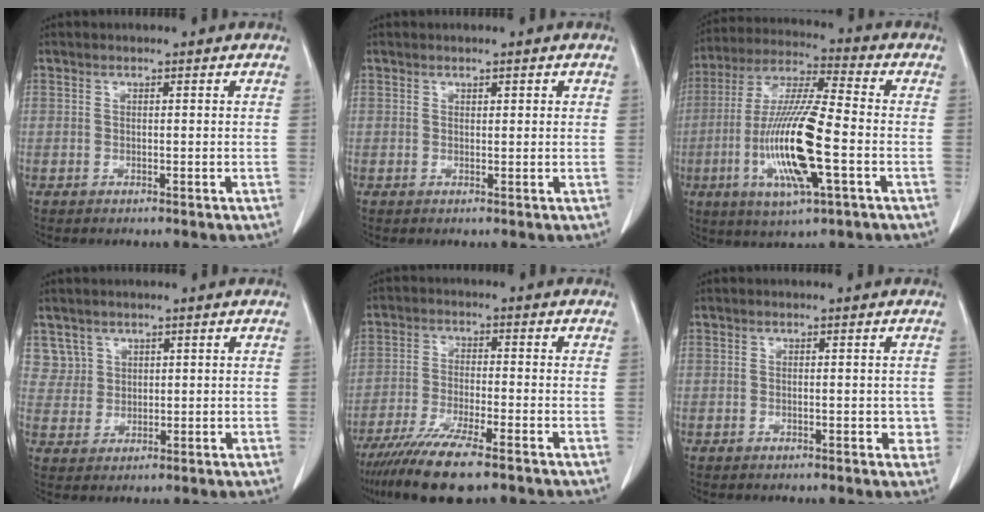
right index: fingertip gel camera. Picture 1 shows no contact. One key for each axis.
{"total": 0.8, "fx": 0.4, "fy": 0.4, "fz": 0.5, "tx": -0.005, "ty": 0.000, "tz": 0.006}
{"total": 16.2, "fx": -4.0, "fy": 1.8, "fz": 15.6, "tx": -0.321, "ty": -0.016, "tz": -0.075}
{"total": 3.7, "fx": 2.2, "fy": 2.9, "fz": -0.4, "tx": 0.020, "ty": 0.001, "tz": 0.041}
{"total": 10.6, "fx": -7.7, "fy": 1.0, "fz": 7.1, "tx": -0.127, "ty": -0.026, "tz": -0.131}
{"total": 2.5, "fx": -0.4, "fy": 1.2, "fz": 2.2, "tx": -0.020, "ty": 0.000, "tz": -0.005}